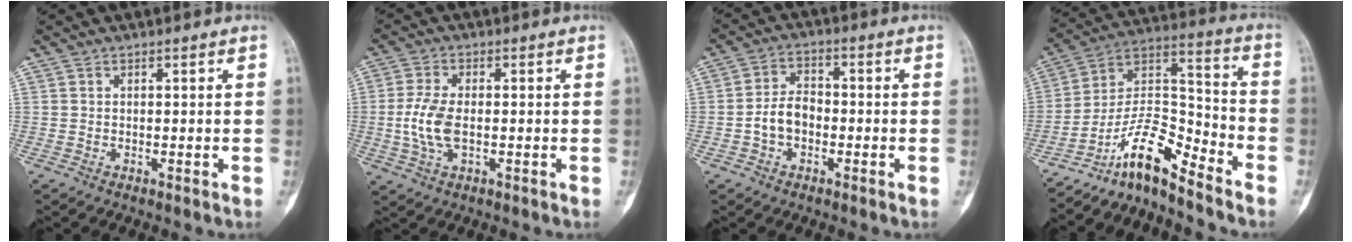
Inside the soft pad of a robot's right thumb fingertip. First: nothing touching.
{"total": 7.1, "force": [-0.7, 3.6, 6.1], "torque": [-0.143, 0.001, -0.015]}
{"total": 6.0, "force": [-1.5, 4.2, 4.0], "torque": [-0.066, 0.026, -0.035]}
{"total": 11.5, "force": [-9.5, 2.5, 6.0], "torque": [-0.110, 0.110, -0.179]}